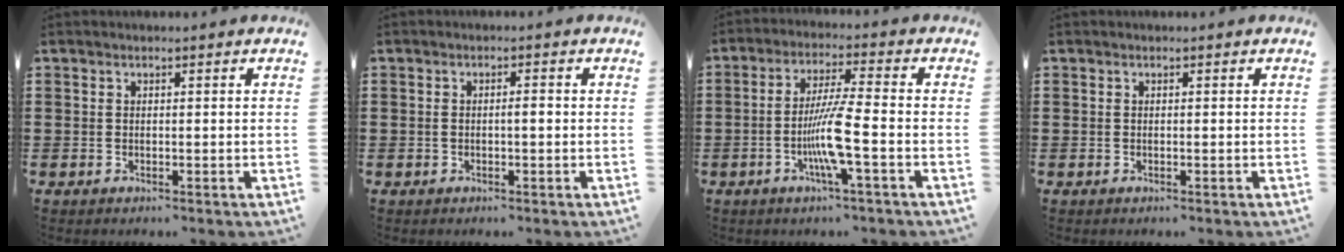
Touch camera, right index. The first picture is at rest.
{"total": 1.4, "force": [-0.2, 0.4, 1.3], "torque": [-0.026, 0.002, -0.005]}
{"total": 8.0, "force": [-2.6, 0.1, 7.6], "torque": [-0.149, -0.013, -0.053]}
{"total": 0.0}